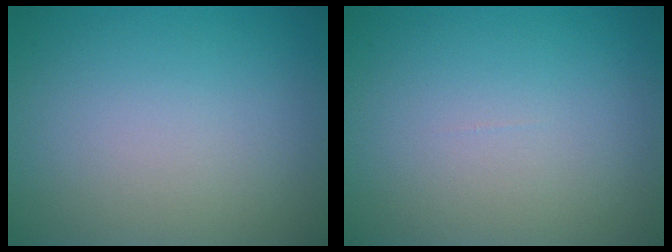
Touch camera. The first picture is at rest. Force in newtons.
{"total": 0.0}